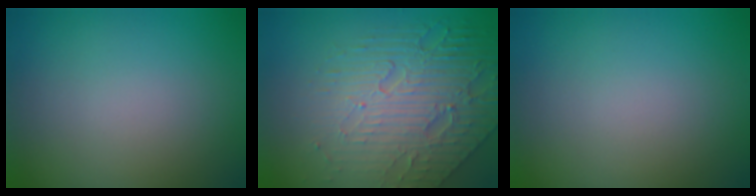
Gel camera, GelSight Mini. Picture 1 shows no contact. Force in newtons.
{"total": 7.9, "press": 5.6, "slide": 5.7}
{"total": 0.0}